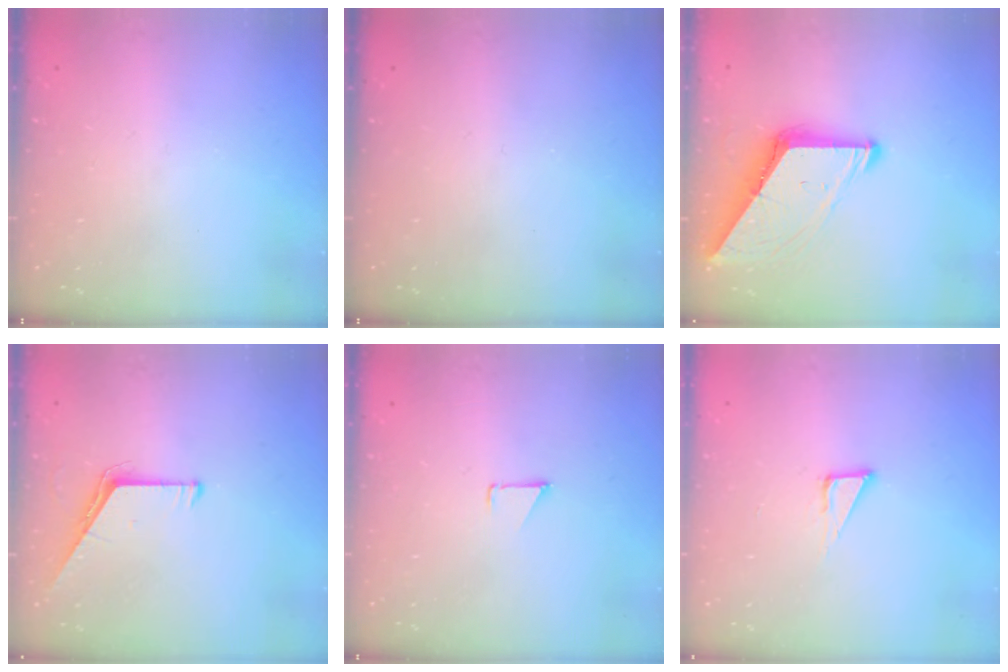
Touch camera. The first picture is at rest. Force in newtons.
{"total": 0.0}
{"total": 8.6, "press": 8.6, "slide": 0.9}
{"total": 5.3, "press": 5.3, "slide": 0.5}
{"total": 0.9, "press": 0.8, "slide": 0.1}
{"total": 6.4, "press": 6.4, "slide": 0.4}